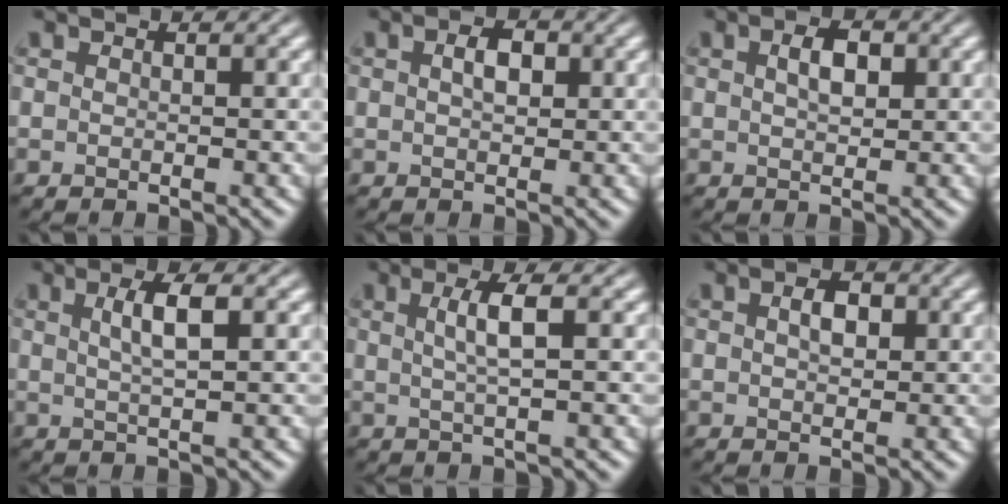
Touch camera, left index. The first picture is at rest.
{"total": 2.2, "force": [0.6, 1.3, 1.7], "torque": [-0.030, 0.003, 0.007]}
{"total": 2.5, "force": [0.7, 1.4, 2.0], "torque": [-0.037, 0.003, 0.013]}
{"total": 3.0, "force": [0.9, 0.8, 2.8], "torque": [-0.044, 0.007, 0.013]}
{"total": 3.0, "force": [0.6, 0.7, 2.9], "torque": [-0.048, 0.003, 0.009]}
{"total": 2.2, "force": [0.6, 1.4, 1.7], "torque": [-0.030, 0.003, 0.008]}